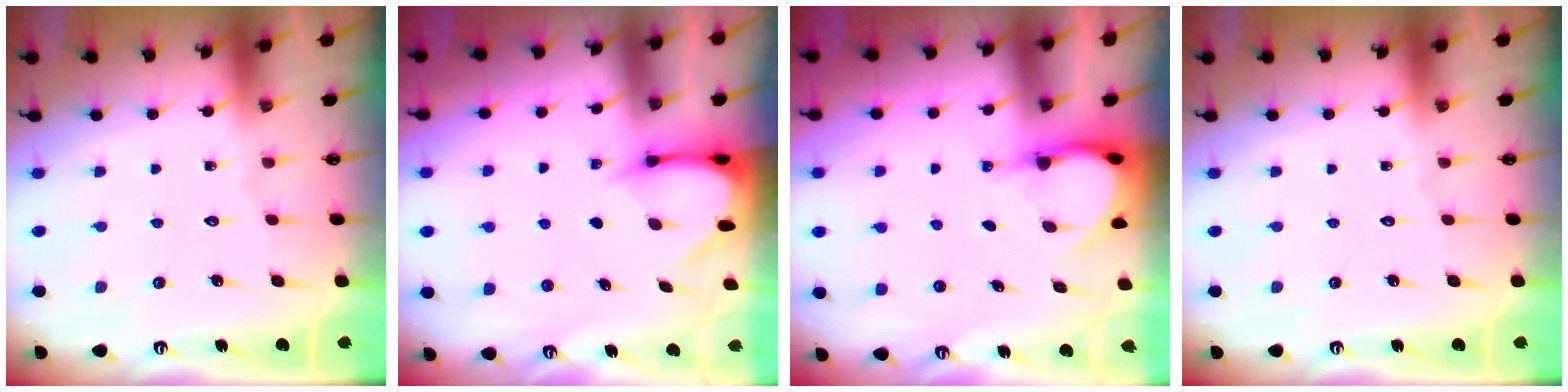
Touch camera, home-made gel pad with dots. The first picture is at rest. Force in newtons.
{"total": 3.3, "press": 3.3, "slide": 0.3}
{"total": 3.9, "press": 3.9, "slide": 0.3}
{"total": 0.0}